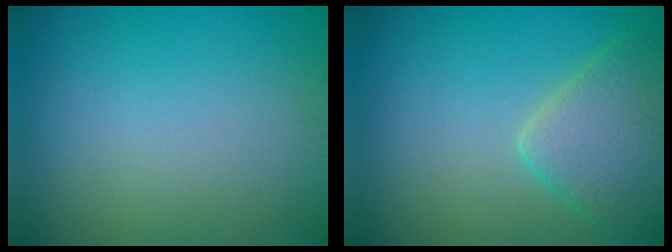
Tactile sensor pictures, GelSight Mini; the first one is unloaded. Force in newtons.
{"total": 5.0, "press": 5.0, "slide": 0.5}